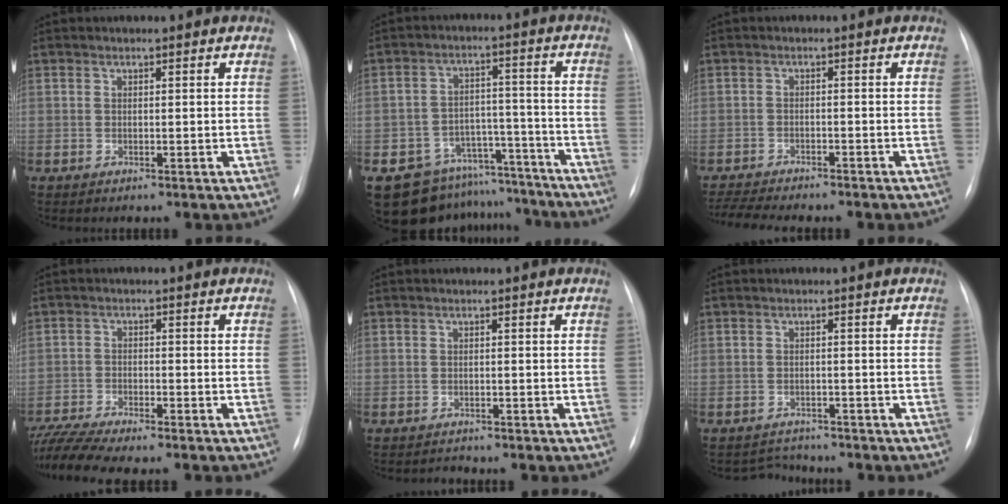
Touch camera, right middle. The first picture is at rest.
{"total": 12.4, "force": [-10.5, 6.4, 1.4], "torque": [-0.013, 0.058, -0.143]}
{"total": 10.9, "force": [-9.6, 1.9, 4.9], "torque": [-0.078, -0.003, -0.132]}
{"total": 8.5, "force": [-7.7, -0.3, 3.6], "torque": [-0.068, -0.015, -0.130]}
{"total": 1.0, "force": [-0.9, 0.1, -0.4], "torque": [0.004, -0.007, -0.014]}
{"total": 2.8, "force": [-2.6, 0.6, -0.8], "torque": [0.007, -0.005, -0.037]}